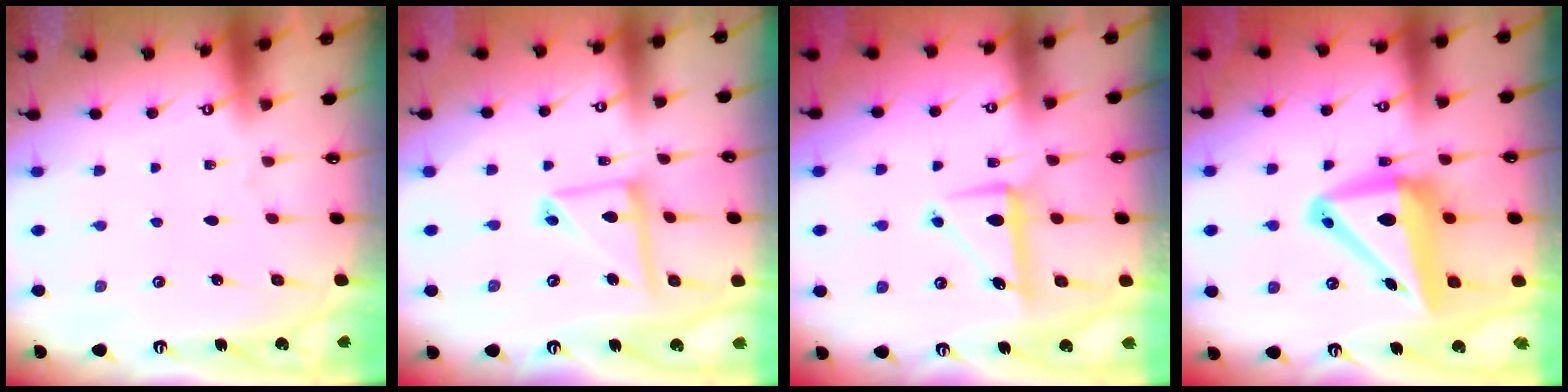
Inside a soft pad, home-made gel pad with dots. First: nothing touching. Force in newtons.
{"total": 11.0, "press": 11.0, "slide": 0.9}
{"total": 7.1, "press": 7.0, "slide": 1.3}
{"total": 13.5, "press": 13.2, "slide": 2.8}